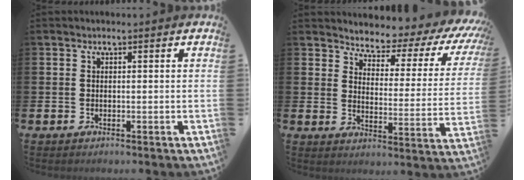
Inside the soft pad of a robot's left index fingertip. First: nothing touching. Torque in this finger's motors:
{"motor_torque": [1.32, -0.82, 0.23, 0.09]}